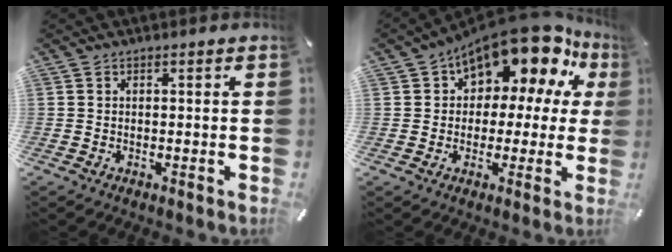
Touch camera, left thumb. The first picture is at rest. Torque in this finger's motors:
{"motor_torque": [2.48, 2.53, 1.55, -1.23, 0.16]}